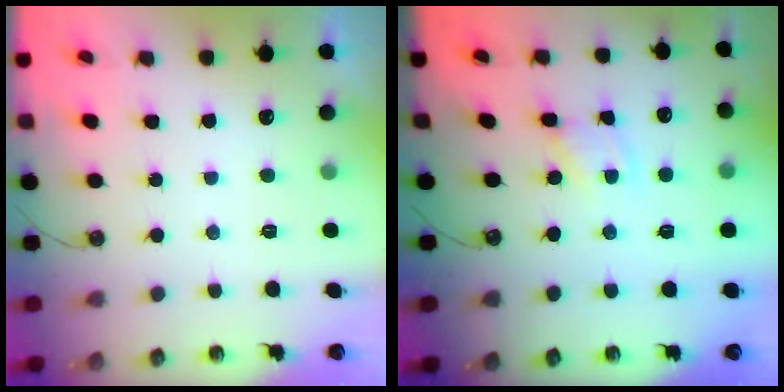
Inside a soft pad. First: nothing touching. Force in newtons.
{"total": 1.4, "press": 1.4, "slide": 0.1}